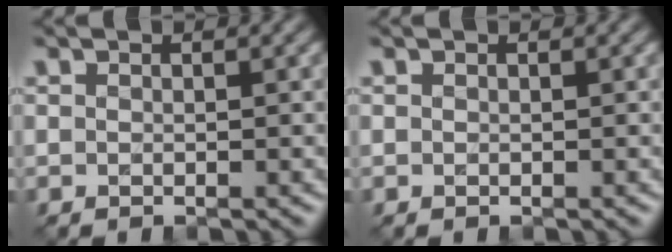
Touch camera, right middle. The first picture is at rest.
{"total": 0.0}